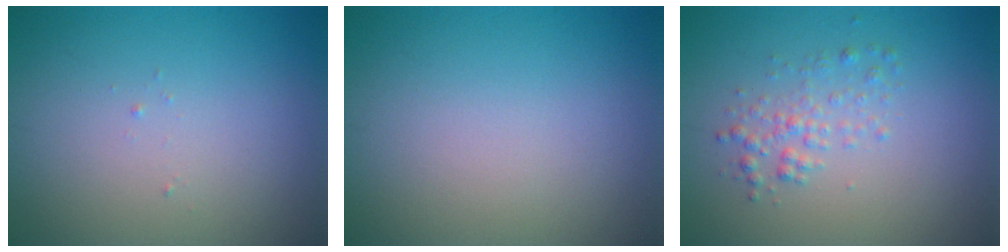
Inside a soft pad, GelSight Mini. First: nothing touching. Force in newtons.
{"total": 0.0}
{"total": 1.8, "press": 1.8, "slide": 0.0}